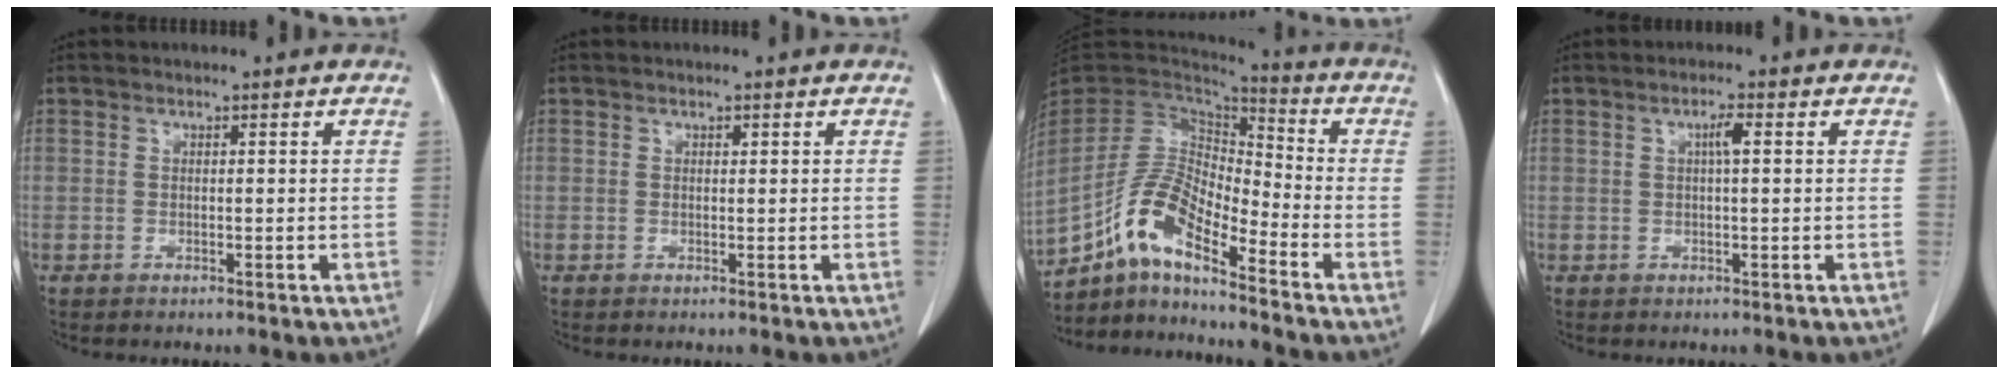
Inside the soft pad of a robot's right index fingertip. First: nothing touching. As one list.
[{"total": 0.0}, {"total": 11.5, "force": [-7.5, 2.6, 8.4], "torque": [-0.176, 0.021, -0.143]}, {"total": 2.0, "force": [0.5, 0.3, 1.9], "torque": [-0.034, 0.004, 0.007]}]